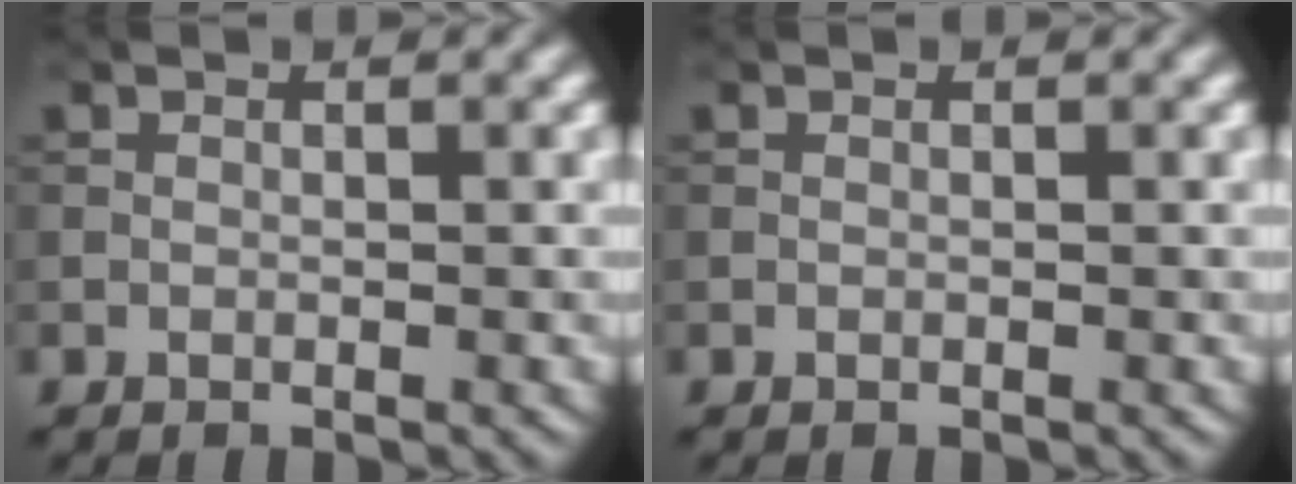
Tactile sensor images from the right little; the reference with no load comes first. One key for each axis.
{"total": 0.0}